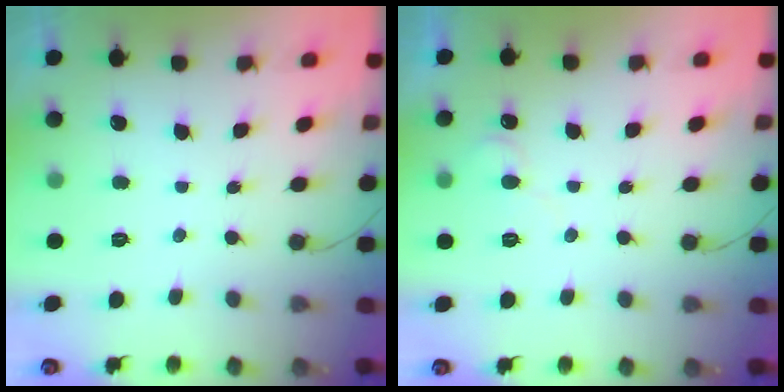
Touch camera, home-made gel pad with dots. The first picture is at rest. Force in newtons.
{"total": 4.4, "press": 4.4, "slide": 0.4}